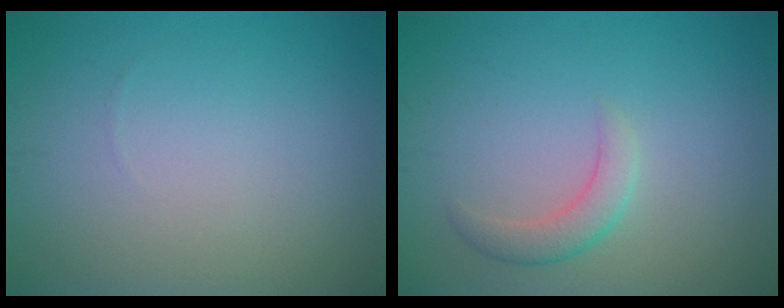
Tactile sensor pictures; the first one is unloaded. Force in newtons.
{"total": 2.2, "press": 2.1, "slide": 0.1}